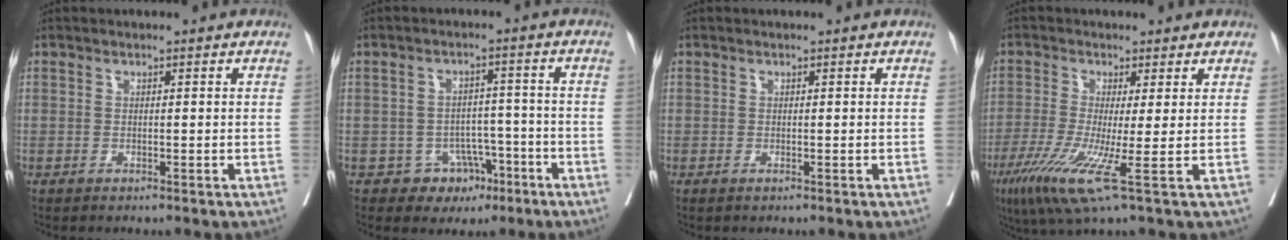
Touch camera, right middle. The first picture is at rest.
{"total": 5.3, "force": [-2.8, 4.5, 0.9], "torque": [0.008, 0.018, -0.033]}
{"total": 0.0}
{"total": 8.2, "force": [-3.0, -0.5, 7.6], "torque": [-0.145, -0.027, -0.055]}